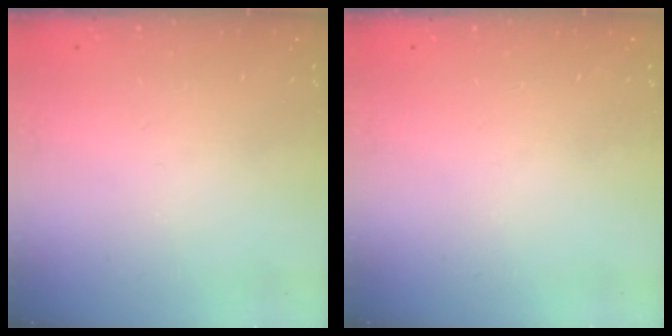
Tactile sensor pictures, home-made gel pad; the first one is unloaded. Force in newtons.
{"total": 0.0}